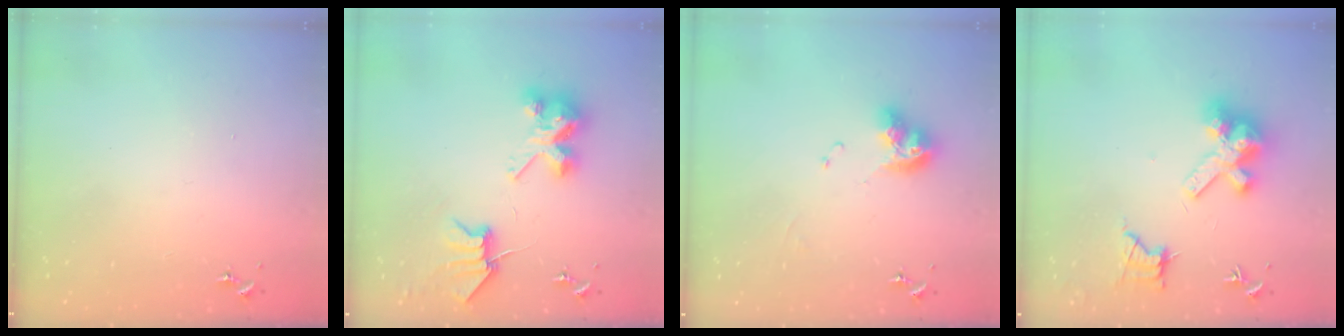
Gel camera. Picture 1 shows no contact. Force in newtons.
{"total": 8.1, "press": 8.0, "slide": 1.3}
{"total": 11.4, "press": 11.4, "slide": 0.9}
{"total": 12.6, "press": 12.5, "slide": 1.7}